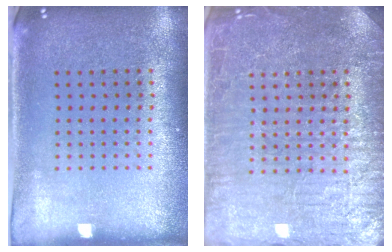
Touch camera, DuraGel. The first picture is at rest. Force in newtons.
{"total": 5.4, "press": 5.4, "slide": 0.8}